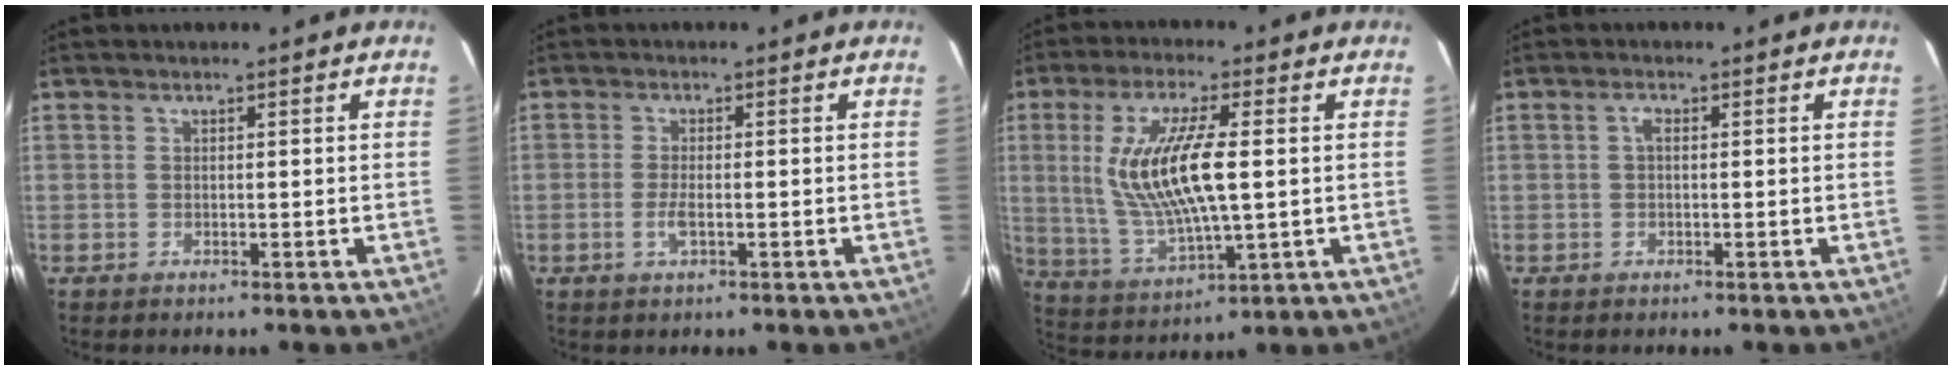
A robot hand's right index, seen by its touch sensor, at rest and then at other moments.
{"total": 2.8, "force": [-0.9, 0.8, 2.5], "torque": [-0.054, -0.003, -0.018]}
{"total": 14.9, "force": [1.5, 3.8, 14.3], "torque": [-0.281, -0.008, 0.041]}
{"total": 1.2, "force": [0.1, 0.6, 1.1], "torque": [-0.022, 0.007, -0.001]}